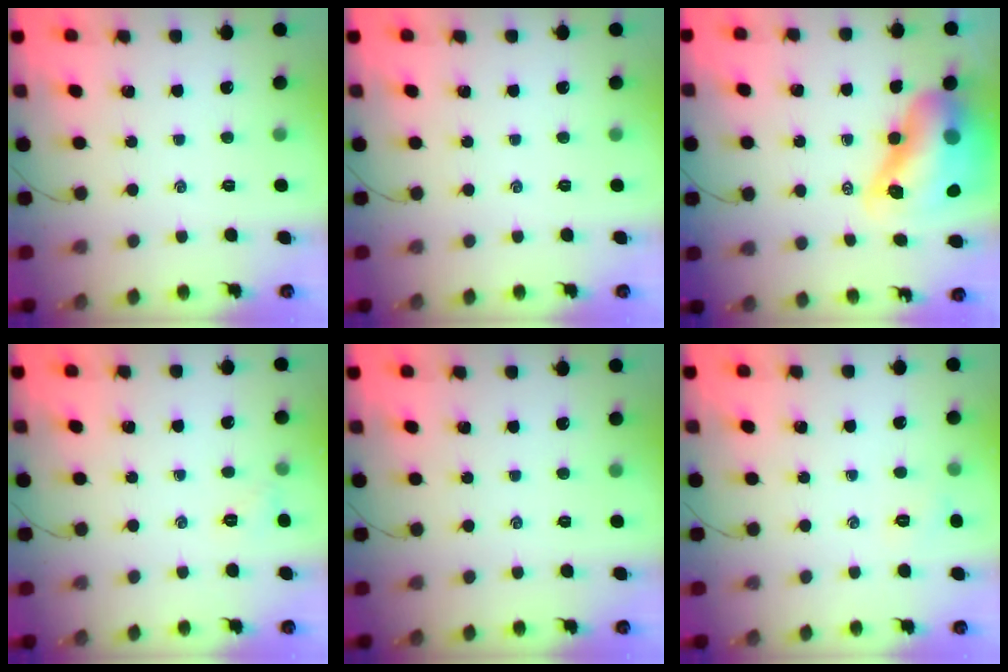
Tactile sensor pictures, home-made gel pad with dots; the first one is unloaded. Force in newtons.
{"total": 0.0}
{"total": 16.4, "press": 15.8, "slide": 4.3}
{"total": 3.6, "press": 3.5, "slide": 1.1}
{"total": 0.0}
{"total": 4.6, "press": 4.4, "slide": 1.2}